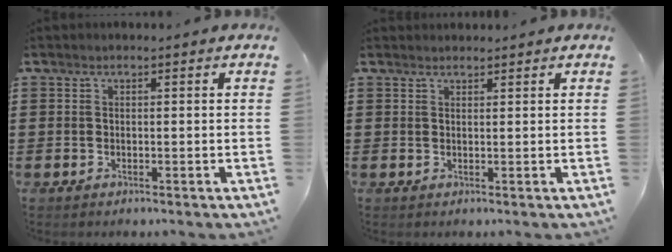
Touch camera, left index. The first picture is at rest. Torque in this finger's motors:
{"motor_torque": [-0.11, 0.41, 0.03, -0.01]}